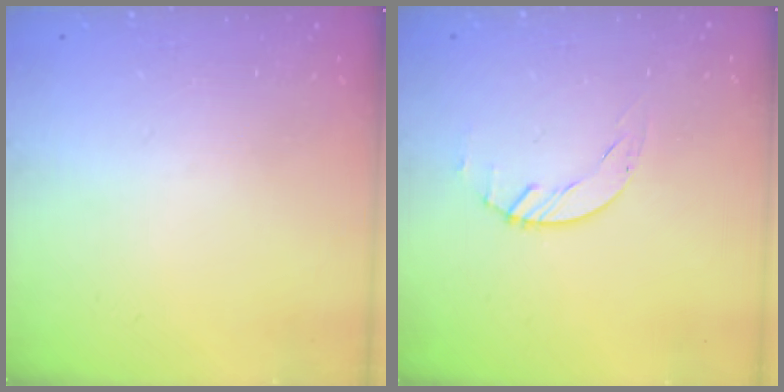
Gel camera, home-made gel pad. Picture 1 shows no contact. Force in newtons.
{"total": 1.5, "press": 1.4, "slide": 0.1}